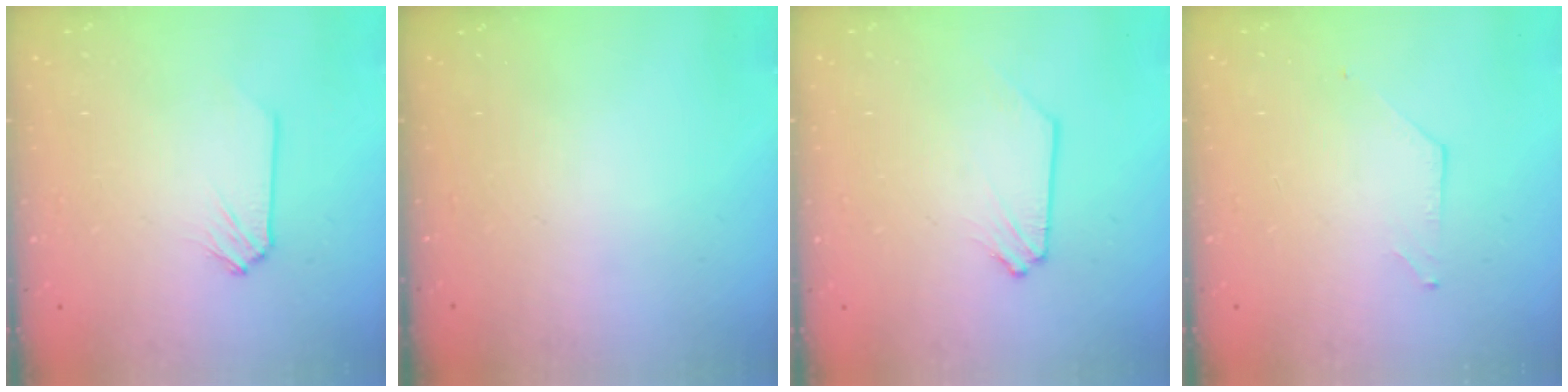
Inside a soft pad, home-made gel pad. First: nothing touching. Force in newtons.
{"total": 0.0}
{"total": 0.0}
{"total": 0.0}